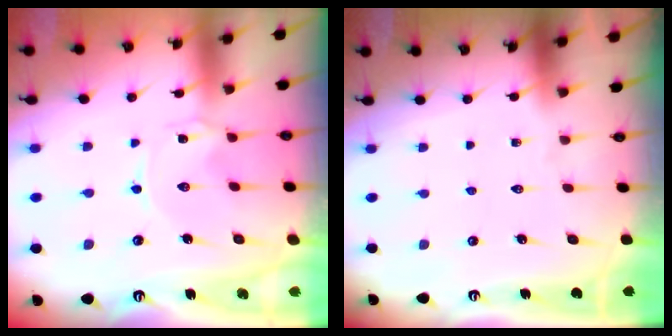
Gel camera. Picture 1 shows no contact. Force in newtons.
{"total": 0.0}